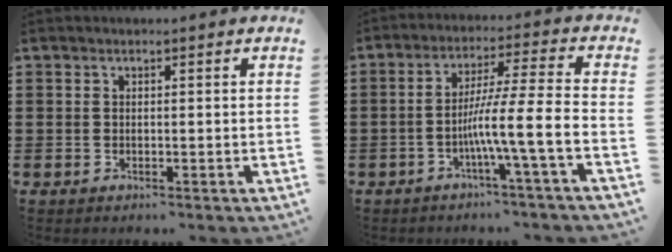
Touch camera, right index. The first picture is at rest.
{"total": 9.0, "force": [-3.7, -0.2, 8.2], "torque": [-0.141, -0.001, -0.070]}